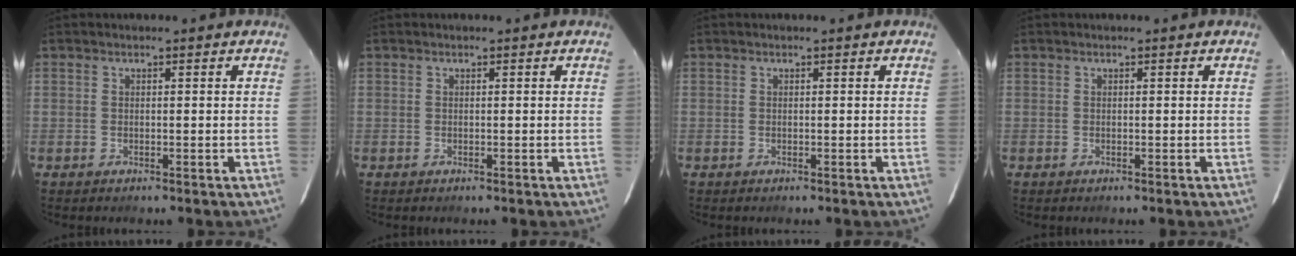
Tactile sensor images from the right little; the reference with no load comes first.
{"total": 0.0}
{"total": 0.0}
{"total": 0.0}